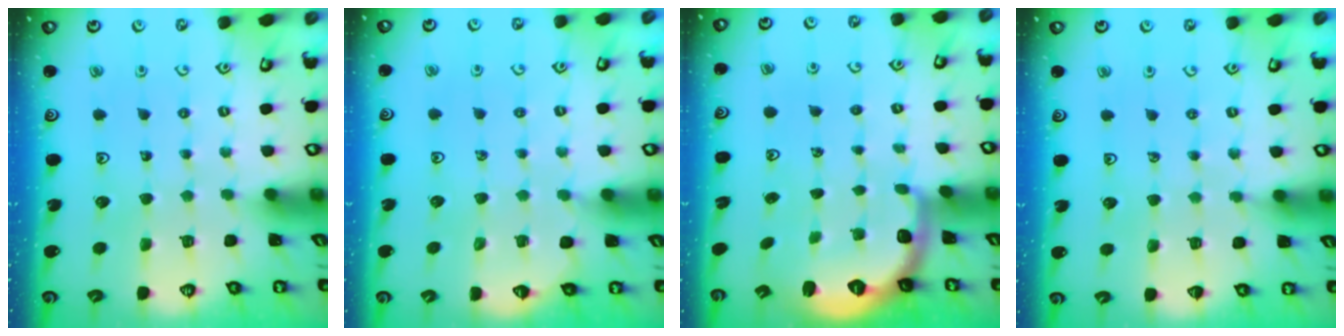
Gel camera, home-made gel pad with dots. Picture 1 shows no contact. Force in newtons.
{"total": 4.2, "press": 4.0, "slide": 1.2}
{"total": 2.6, "press": 1.6, "slide": 2.1}
{"total": 3.0, "press": 3.0, "slide": 0.3}